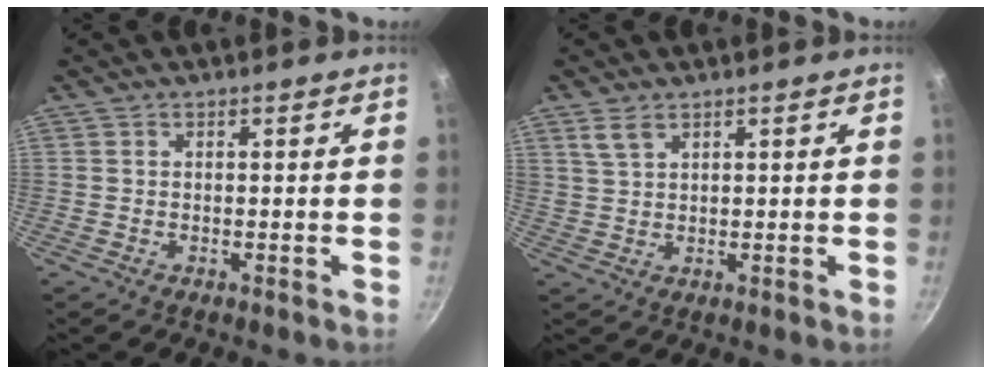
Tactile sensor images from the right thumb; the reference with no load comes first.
{"total": 3.7, "force": [2.3, 1.9, 2.1], "torque": [-0.038, -0.005, 0.050]}